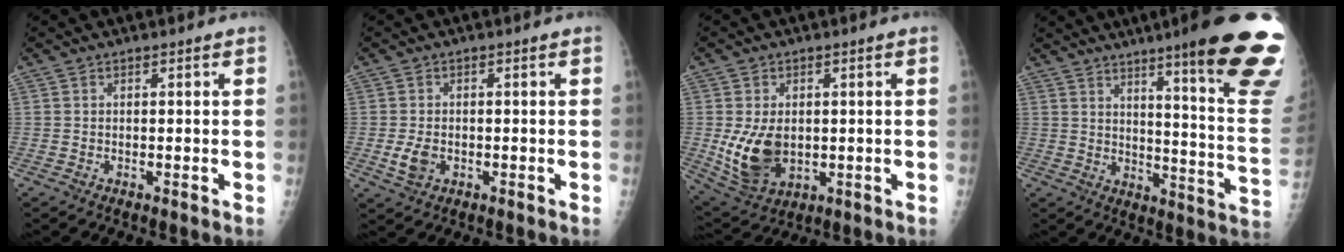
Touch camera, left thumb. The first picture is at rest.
{"total": 3.5, "force": [-0.8, 2.4, 2.4], "torque": [-0.047, -0.002, -0.012]}
{"total": 10.6, "force": [-0.5, 7.2, 7.8], "torque": [-0.132, -0.010, 0.012]}
{"total": 24.8, "force": [16.1, 2.1, 18.7], "torque": [-0.204, -0.091, 0.214]}